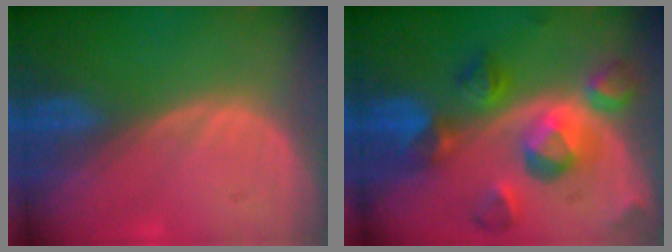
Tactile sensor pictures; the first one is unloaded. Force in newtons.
{"total": 10.3, "press": 9.2, "slide": 4.7}